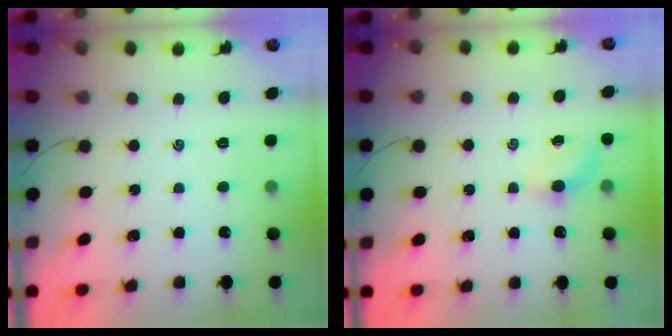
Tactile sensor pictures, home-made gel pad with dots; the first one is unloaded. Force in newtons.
{"total": 4.7, "press": 4.6, "slide": 1.1}